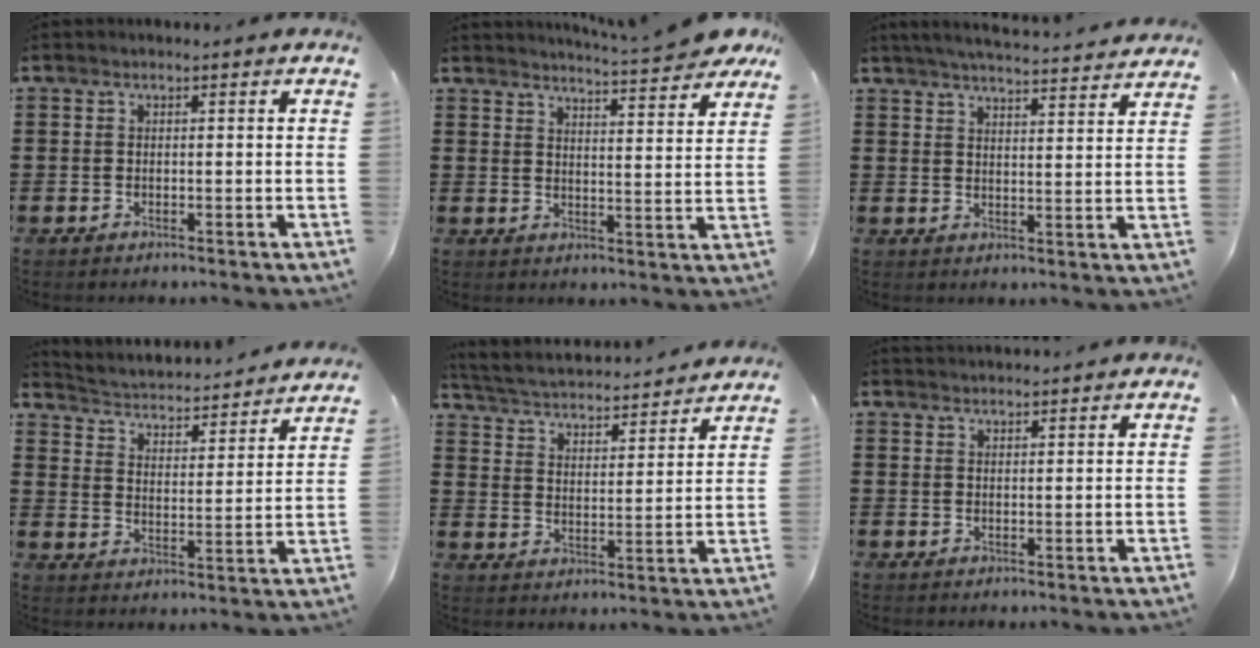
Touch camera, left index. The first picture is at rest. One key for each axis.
{"total": 5.4, "fx": 5.1, "fy": -0.5, "fz": 1.7, "tx": -0.036, "ty": -0.032, "tz": 0.085}
{"total": 4.9, "fx": 4.7, "fy": -0.7, "fz": 1.2, "tx": -0.039, "ty": -0.032, "tz": 0.080}
{"total": 2.6, "fx": 2.6, "fy": -0.1, "fz": 0.0, "tx": -0.021, "ty": -0.035, "tz": 0.032}
{"total": 3.5, "fx": 3.4, "fy": -0.1, "fz": 0.7, "tx": -0.035, "ty": -0.030, "tz": 0.050}
{"total": 1.3, "fx": 1.3, "fy": -0.2, "fz": 0.0, "tx": -0.002, "ty": -0.001, "tz": 0.026}